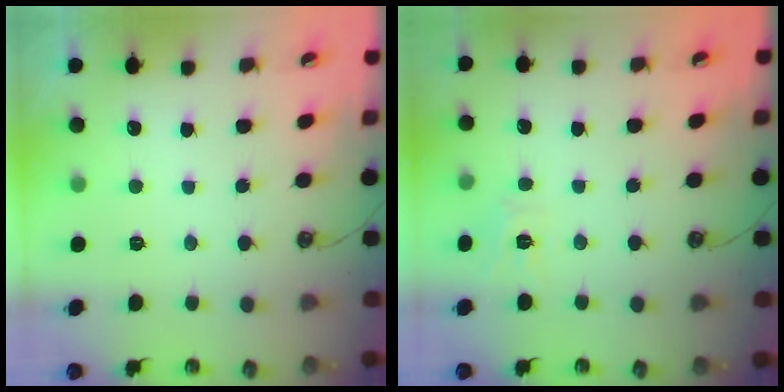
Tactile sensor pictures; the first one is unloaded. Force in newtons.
{"total": 4.8, "press": 4.8, "slide": 0.7}